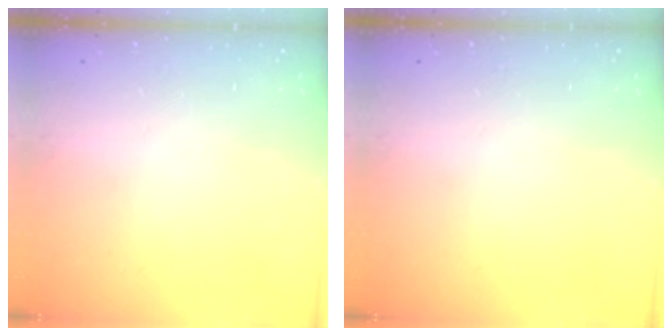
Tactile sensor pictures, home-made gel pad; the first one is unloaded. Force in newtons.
{"total": 0.0}